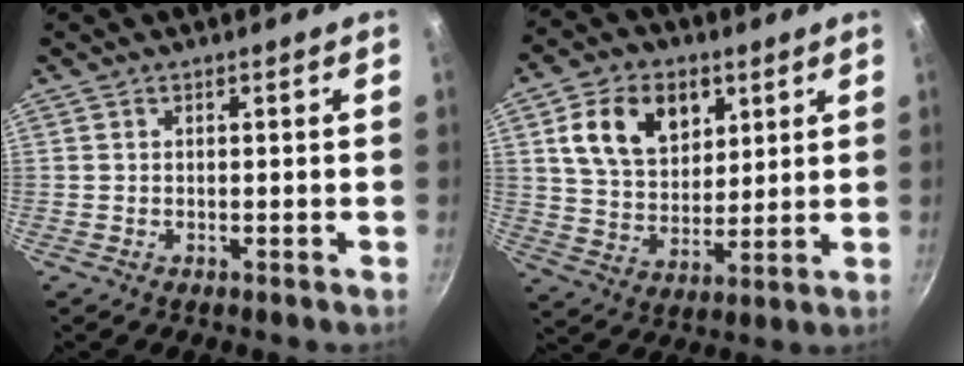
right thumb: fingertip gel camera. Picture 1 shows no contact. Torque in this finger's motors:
{"motor_torque": [0.18, 0.29, 0.08, 0.23, 0.31]}